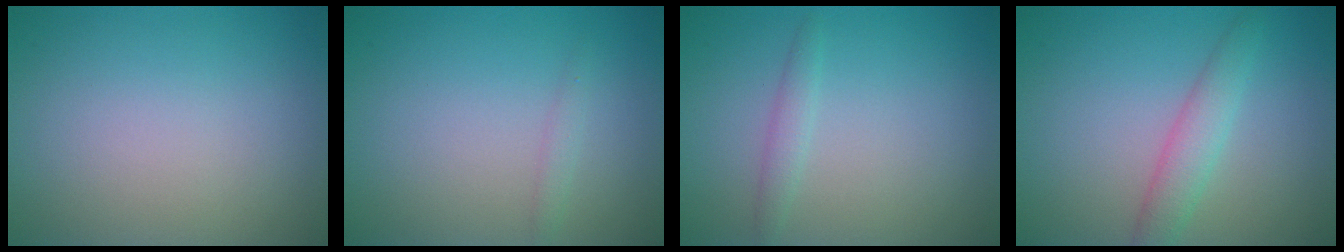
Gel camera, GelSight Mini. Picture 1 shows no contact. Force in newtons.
{"total": 0.8, "press": 0.8, "slide": 0.0}
{"total": 1.3, "press": 1.3, "slide": 0.0}
{"total": 2.7, "press": 2.7, "slide": 0.1}